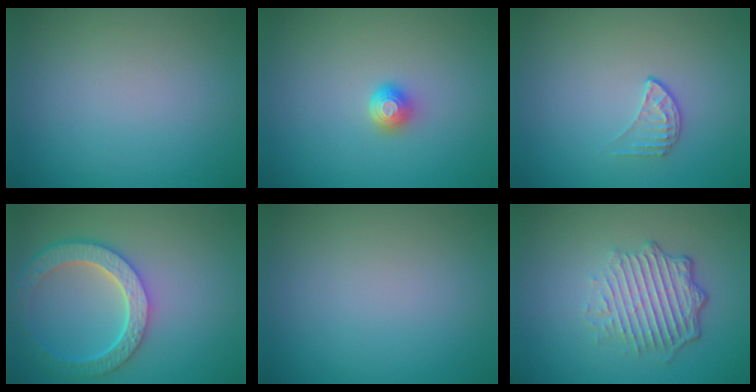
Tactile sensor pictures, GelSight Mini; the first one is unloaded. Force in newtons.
{"total": 1.6, "press": 1.3, "slide": 0.9}
{"total": 1.4, "press": 0.9, "slide": 1.1}
{"total": 6.4, "press": 5.0, "slide": 4.0}
{"total": 0.0}
{"total": 5.0, "press": 3.5, "slide": 3.5}